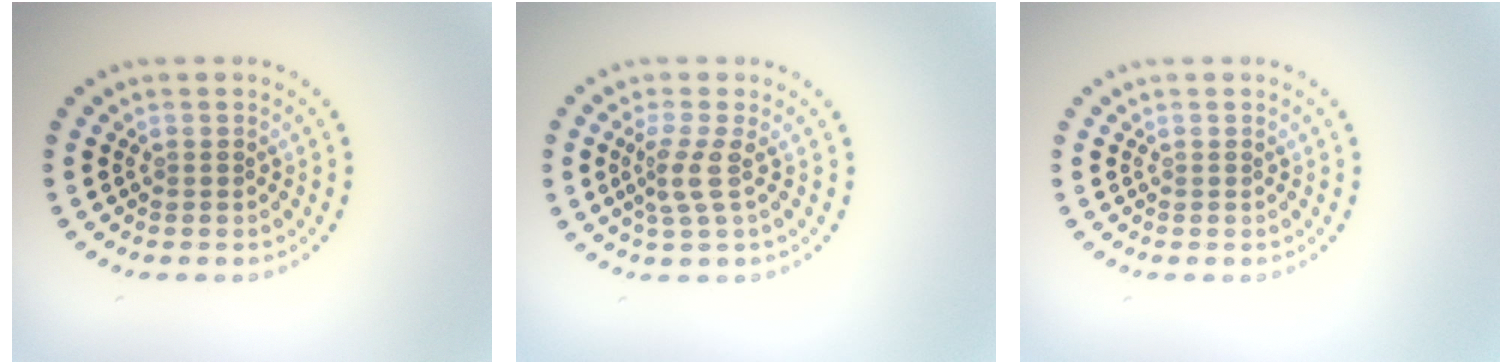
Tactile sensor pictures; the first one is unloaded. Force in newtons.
{"total": 2.3, "press": 1.6, "slide": 1.7}
{"total": 0.0}